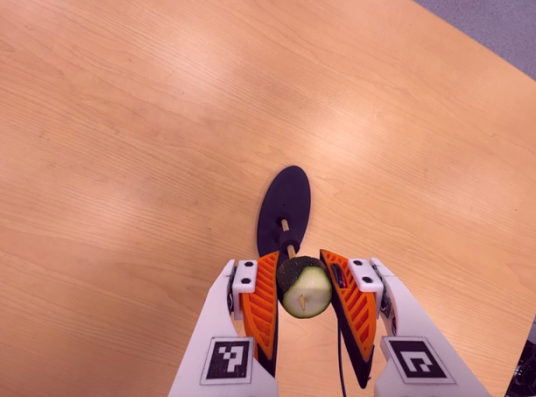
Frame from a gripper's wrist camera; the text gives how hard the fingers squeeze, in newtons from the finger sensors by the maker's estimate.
{"total": 8.3, "left": 8.7, "right": 8.0}